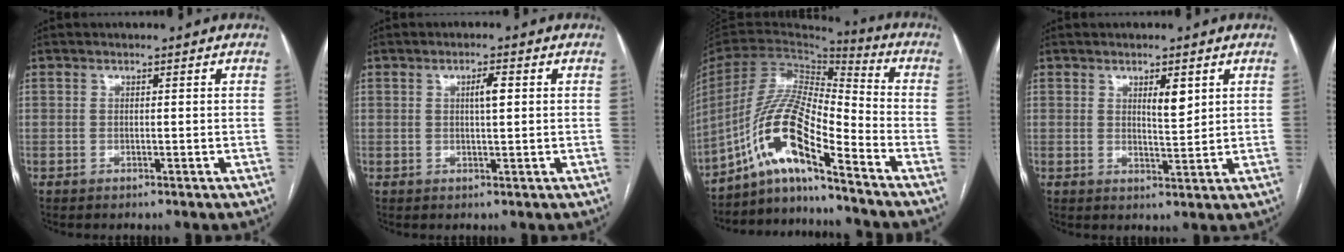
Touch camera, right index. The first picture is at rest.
{"total": 2.4, "force": [0.6, 0.3, 2.3], "torque": [-0.040, 0.003, 0.009]}
{"total": 12.7, "force": [-8.4, 1.5, 9.5], "torque": [-0.193, 0.011, -0.155]}
{"total": 3.4, "force": [1.6, 0.8, 2.9], "torque": [-0.048, -0.006, 0.027]}